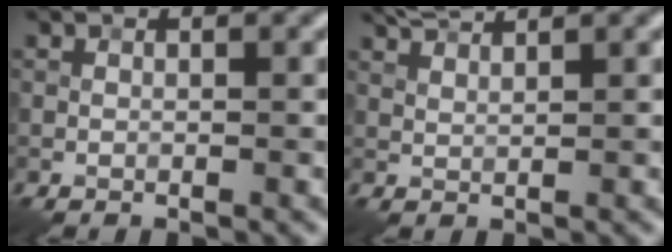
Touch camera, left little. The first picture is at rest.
{"total": 2.5, "force": [2.2, 0.4, 1.2], "torque": [-0.030, 0.003, 0.041]}